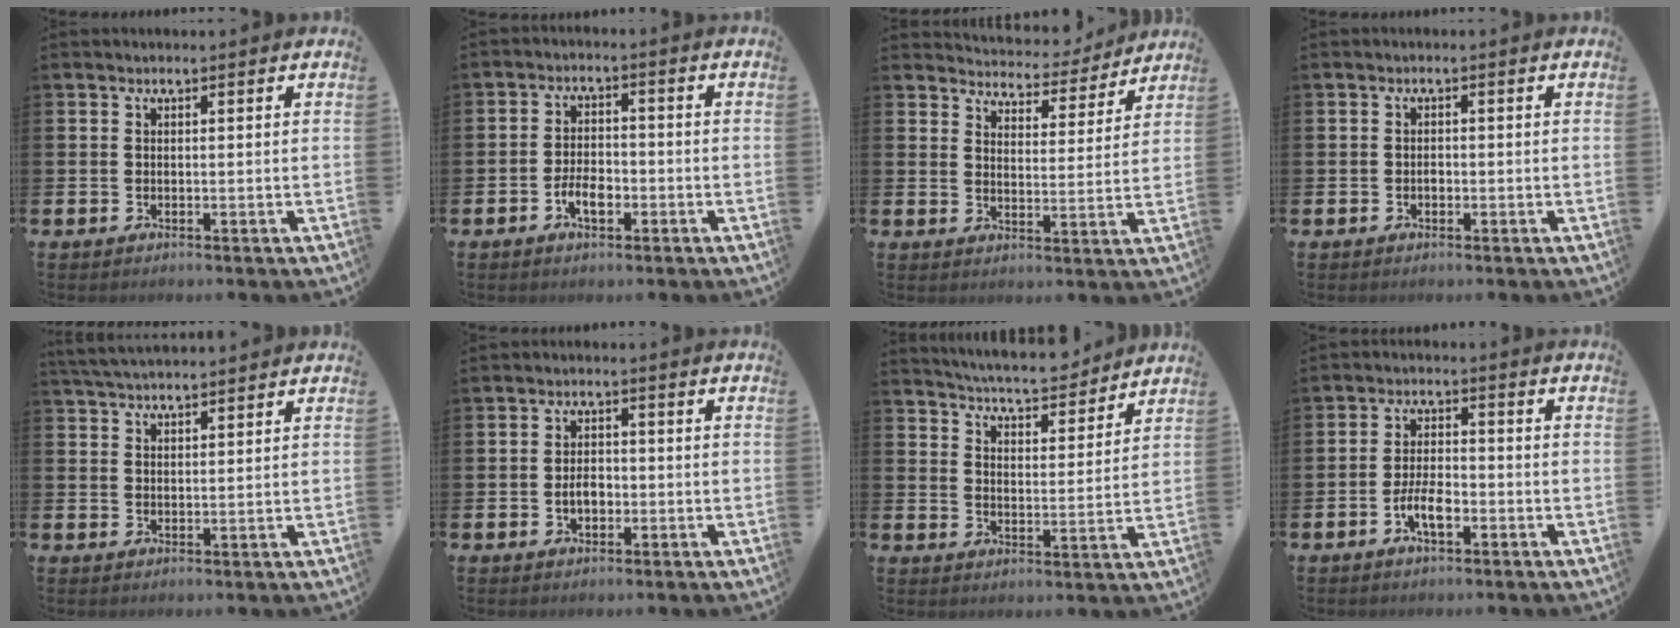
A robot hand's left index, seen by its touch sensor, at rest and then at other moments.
{"total": 3.8, "force": [-1.5, 2.0, 2.8], "torque": [-0.046, 0.004, -0.028]}
{"total": 5.1, "force": [5.0, 1.1, 0.2], "torque": [-0.014, -0.042, 0.083]}
{"total": 0.8, "force": [-0.3, 0.6, 0.5], "torque": [-0.005, 0.001, -0.007]}
{"total": 3.5, "force": [3.4, 0.3, 0.8], "torque": [-0.022, -0.011, 0.064]}
{"total": 2.9, "force": [-0.7, 1.9, 2.1], "torque": [-0.019, -0.004, -0.019]}
{"total": 6.3, "force": [6.2, 0.5, 1.0], "torque": [-0.038, -0.043, 0.108]}
{"total": 4.4, "force": [-1.8, 1.8, 3.6], "torque": [-0.065, 0.005, -0.035]}